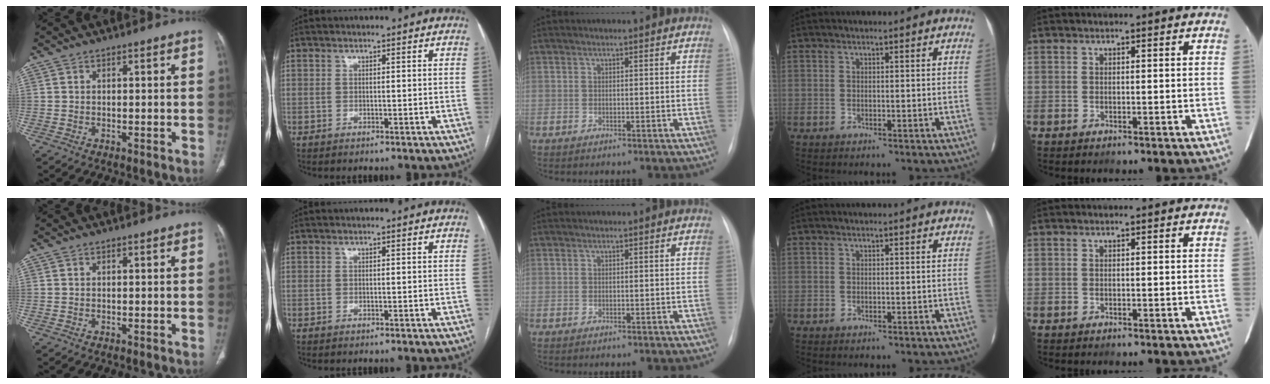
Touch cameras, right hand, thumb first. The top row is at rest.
{}